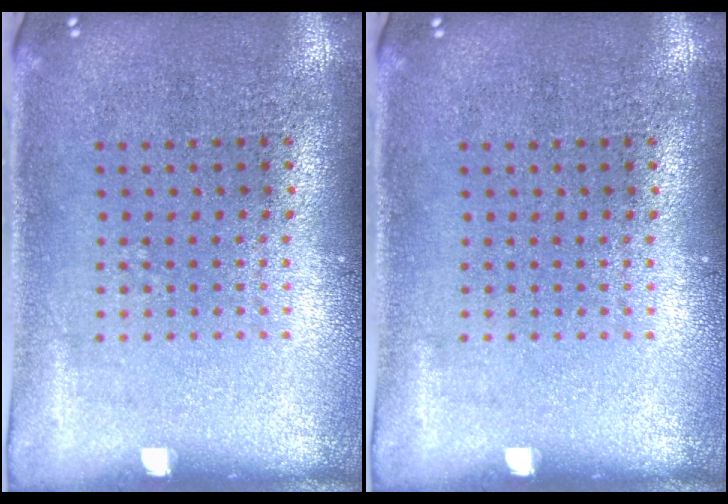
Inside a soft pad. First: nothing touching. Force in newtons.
{"total": 0.0}